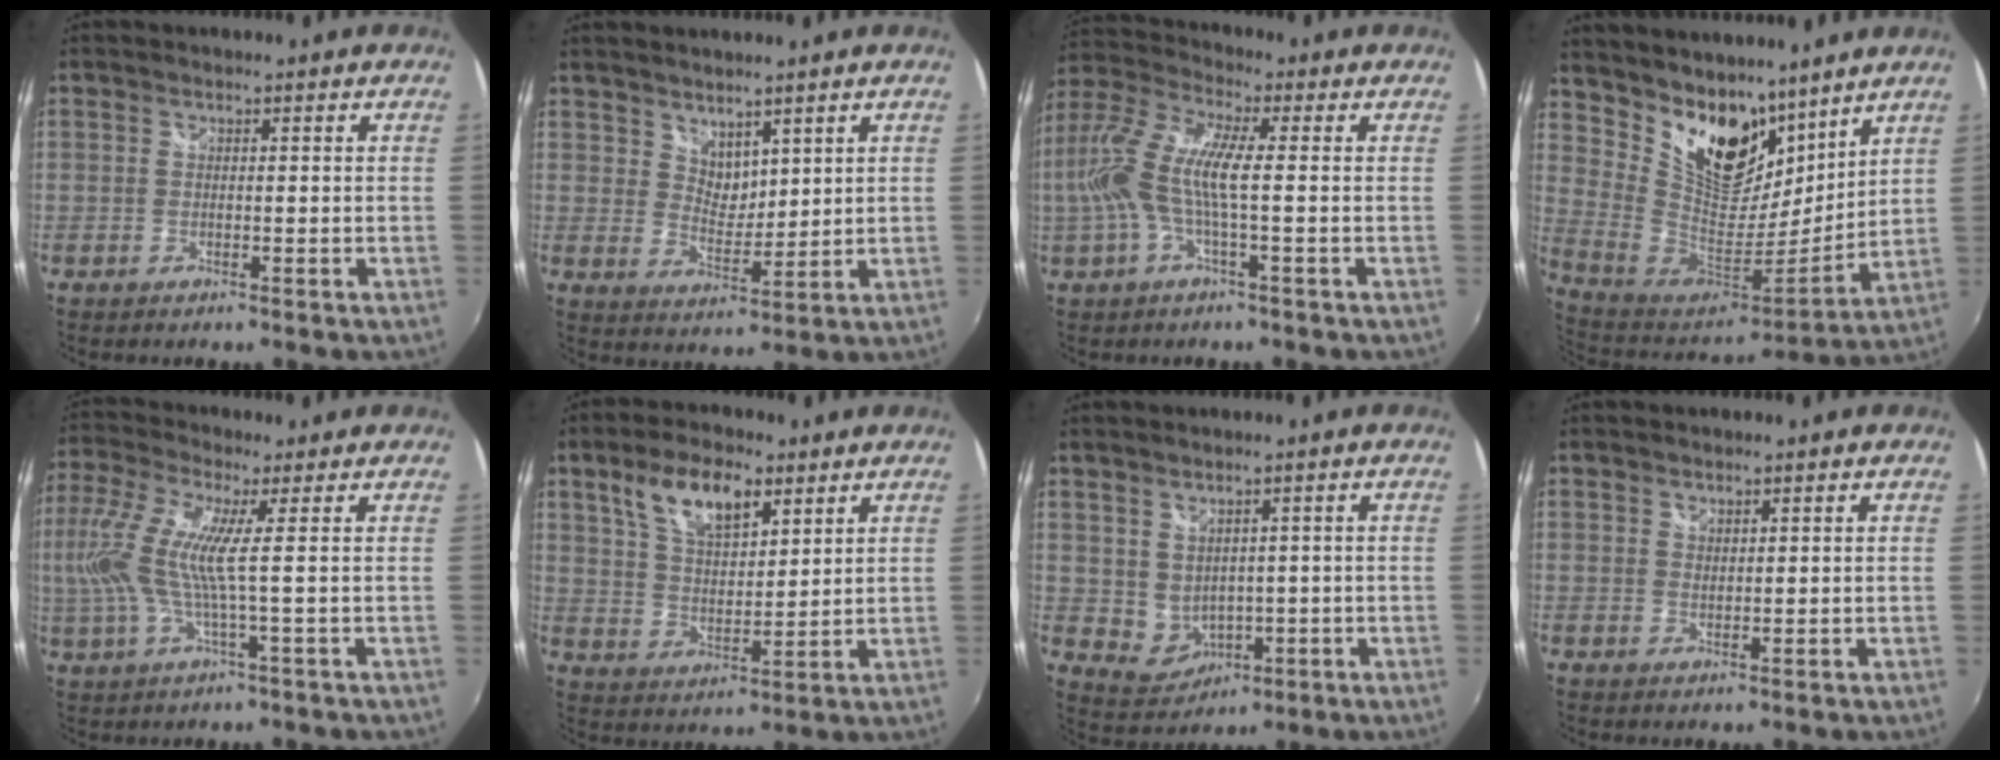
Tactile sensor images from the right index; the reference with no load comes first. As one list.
[{"total": 4.6, "force": [3.6, 2.6, 1.4], "torque": [-0.013, -0.003, 0.069]}, {"total": 12.7, "force": [-0.6, 2.1, 12.6], "torque": [-0.240, 0.002, -0.017]}, {"total": 19.4, "force": [12.6, 11.0, 9.9], "torque": [-0.211, 0.003, 0.241]}, {"total": 11.3, "force": [0.9, 0.0, 11.3], "torque": [-0.219, -0.005, 0.016]}, {"total": 10.4, "force": [5.8, 4.6, 7.4], "torque": [-0.136, 0.015, 0.110]}, {"total": 5.4, "force": [1.1, 4.5, 2.8], "torque": [-0.054, -0.005, 0.039]}, {"total": 1.0, "force": [0.9, 0.2, 0.0], "torque": [0.002, 0.000, 0.016]}]